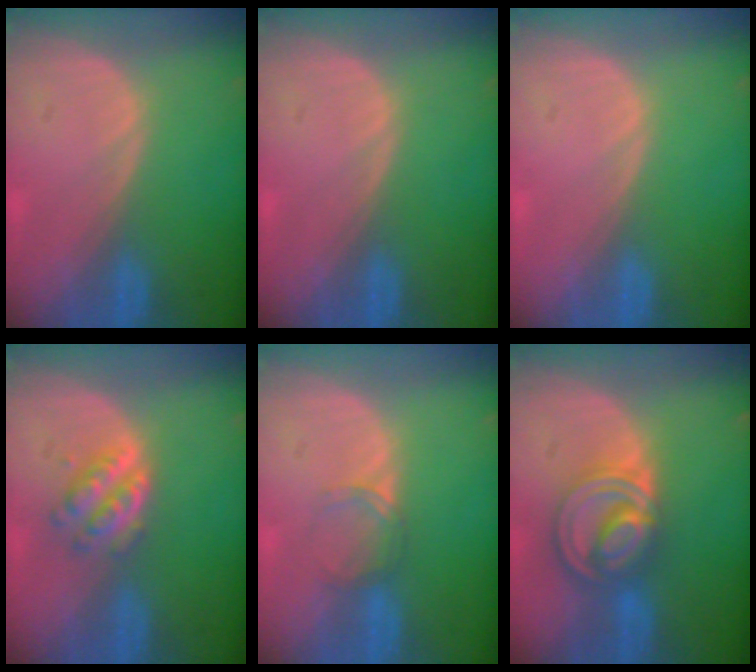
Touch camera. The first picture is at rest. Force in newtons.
{"total": 0.0}
{"total": 0.0}
{"total": 4.9, "press": 4.4, "slide": 2.2}
{"total": 2.2, "press": 2.2, "slide": 0.2}
{"total": 8.6, "press": 7.2, "slide": 4.7}